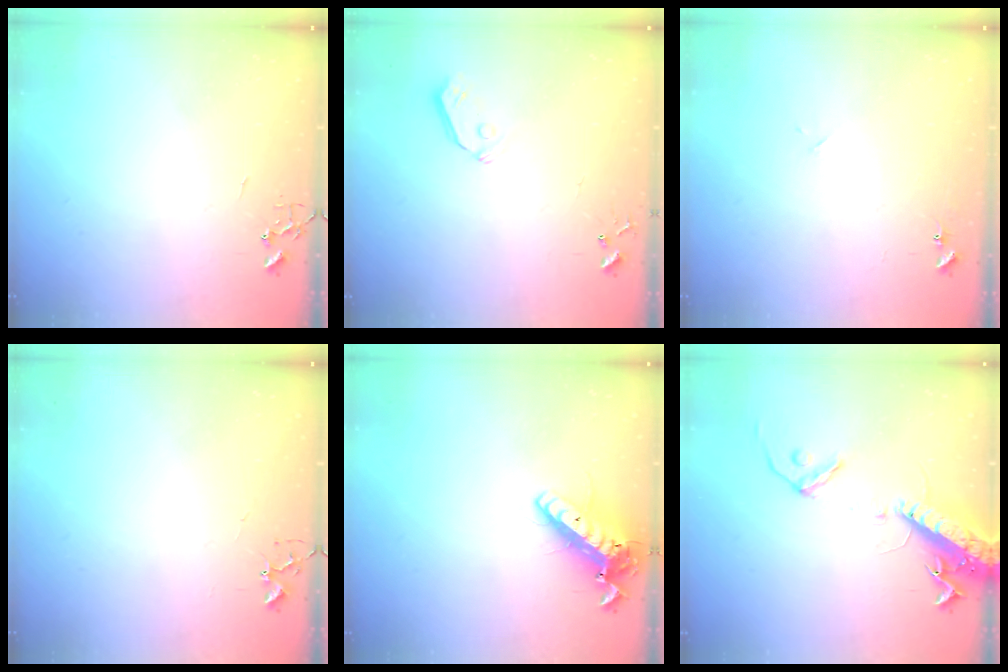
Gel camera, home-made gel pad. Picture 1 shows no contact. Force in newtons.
{"total": 5.8, "press": 5.8, "slide": 0.5}
{"total": 7.8, "press": 7.8, "slide": 0.6}
{"total": 4.2, "press": 4.2, "slide": 0.7}
{"total": 14.7, "press": 14.4, "slide": 2.9}
{"total": 16.3, "press": 15.8, "slide": 4.0}